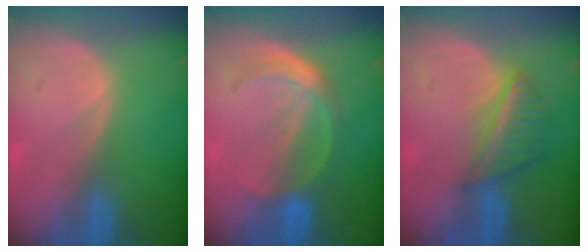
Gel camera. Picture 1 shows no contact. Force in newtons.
{"total": 4.8, "press": 4.8, "slide": 0.4}
{"total": 5.6, "press": 5.1, "slide": 2.2}